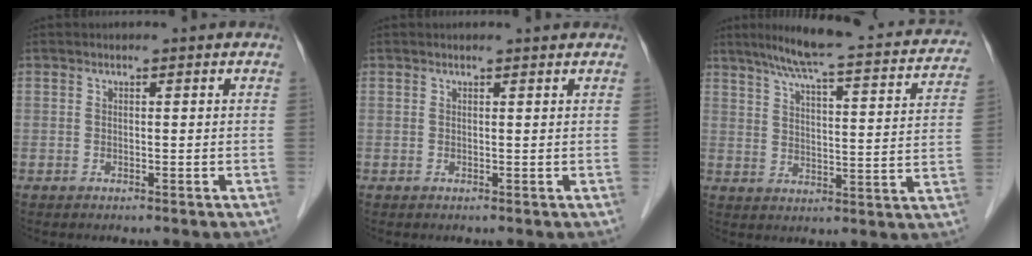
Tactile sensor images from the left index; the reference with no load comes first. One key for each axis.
{"total": 1.4, "fx": 1.3, "fy": -0.1, "fz": 0.3, "tx": -0.011, "ty": 0.002, "tz": 0.017}
{"total": 21.9, "fx": 18.4, "fy": 3.0, "fz": 11.6, "tx": -0.168, "ty": 0.006, "tz": 0.224}